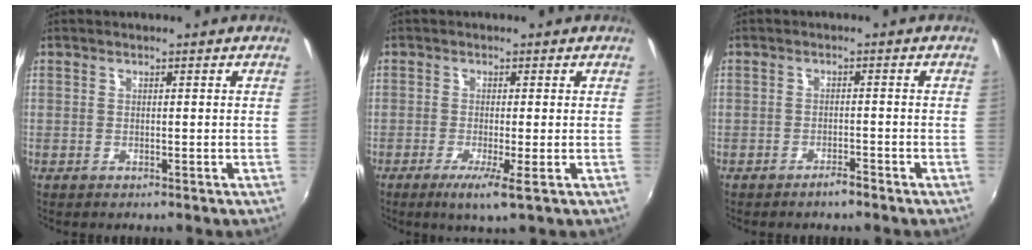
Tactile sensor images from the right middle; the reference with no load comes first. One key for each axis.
{"total": 4.0, "fx": -1.7, "fy": -0.3, "fz": 3.6, "tx": -0.079, "ty": -0.013, "tz": -0.035}
{"total": 1.8, "fx": -1.6, "fy": 0.3, "fz": 0.7, "tx": -0.016, "ty": 0.000, "tz": -0.025}